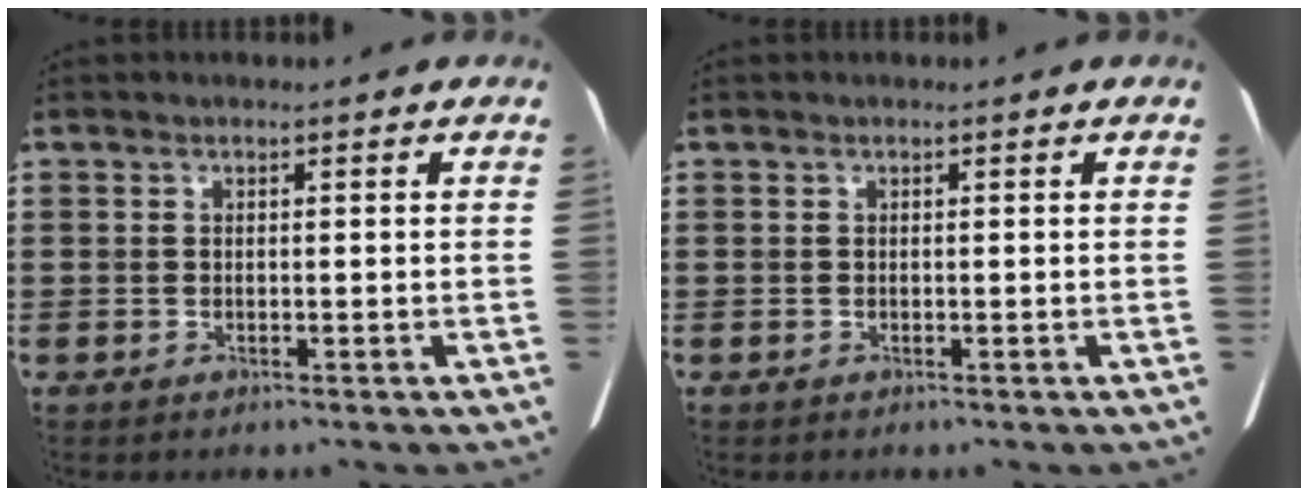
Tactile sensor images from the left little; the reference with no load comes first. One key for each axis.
{"total": 0.0}